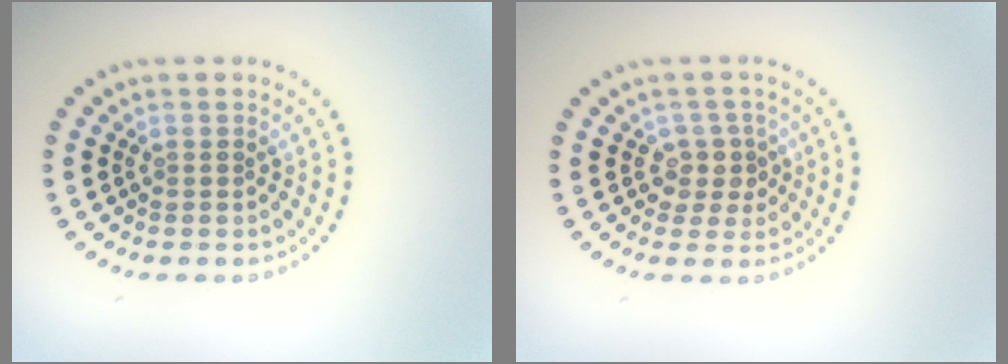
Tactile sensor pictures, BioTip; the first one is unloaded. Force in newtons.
{"total": 2.2, "press": 1.9, "slide": 1.1}